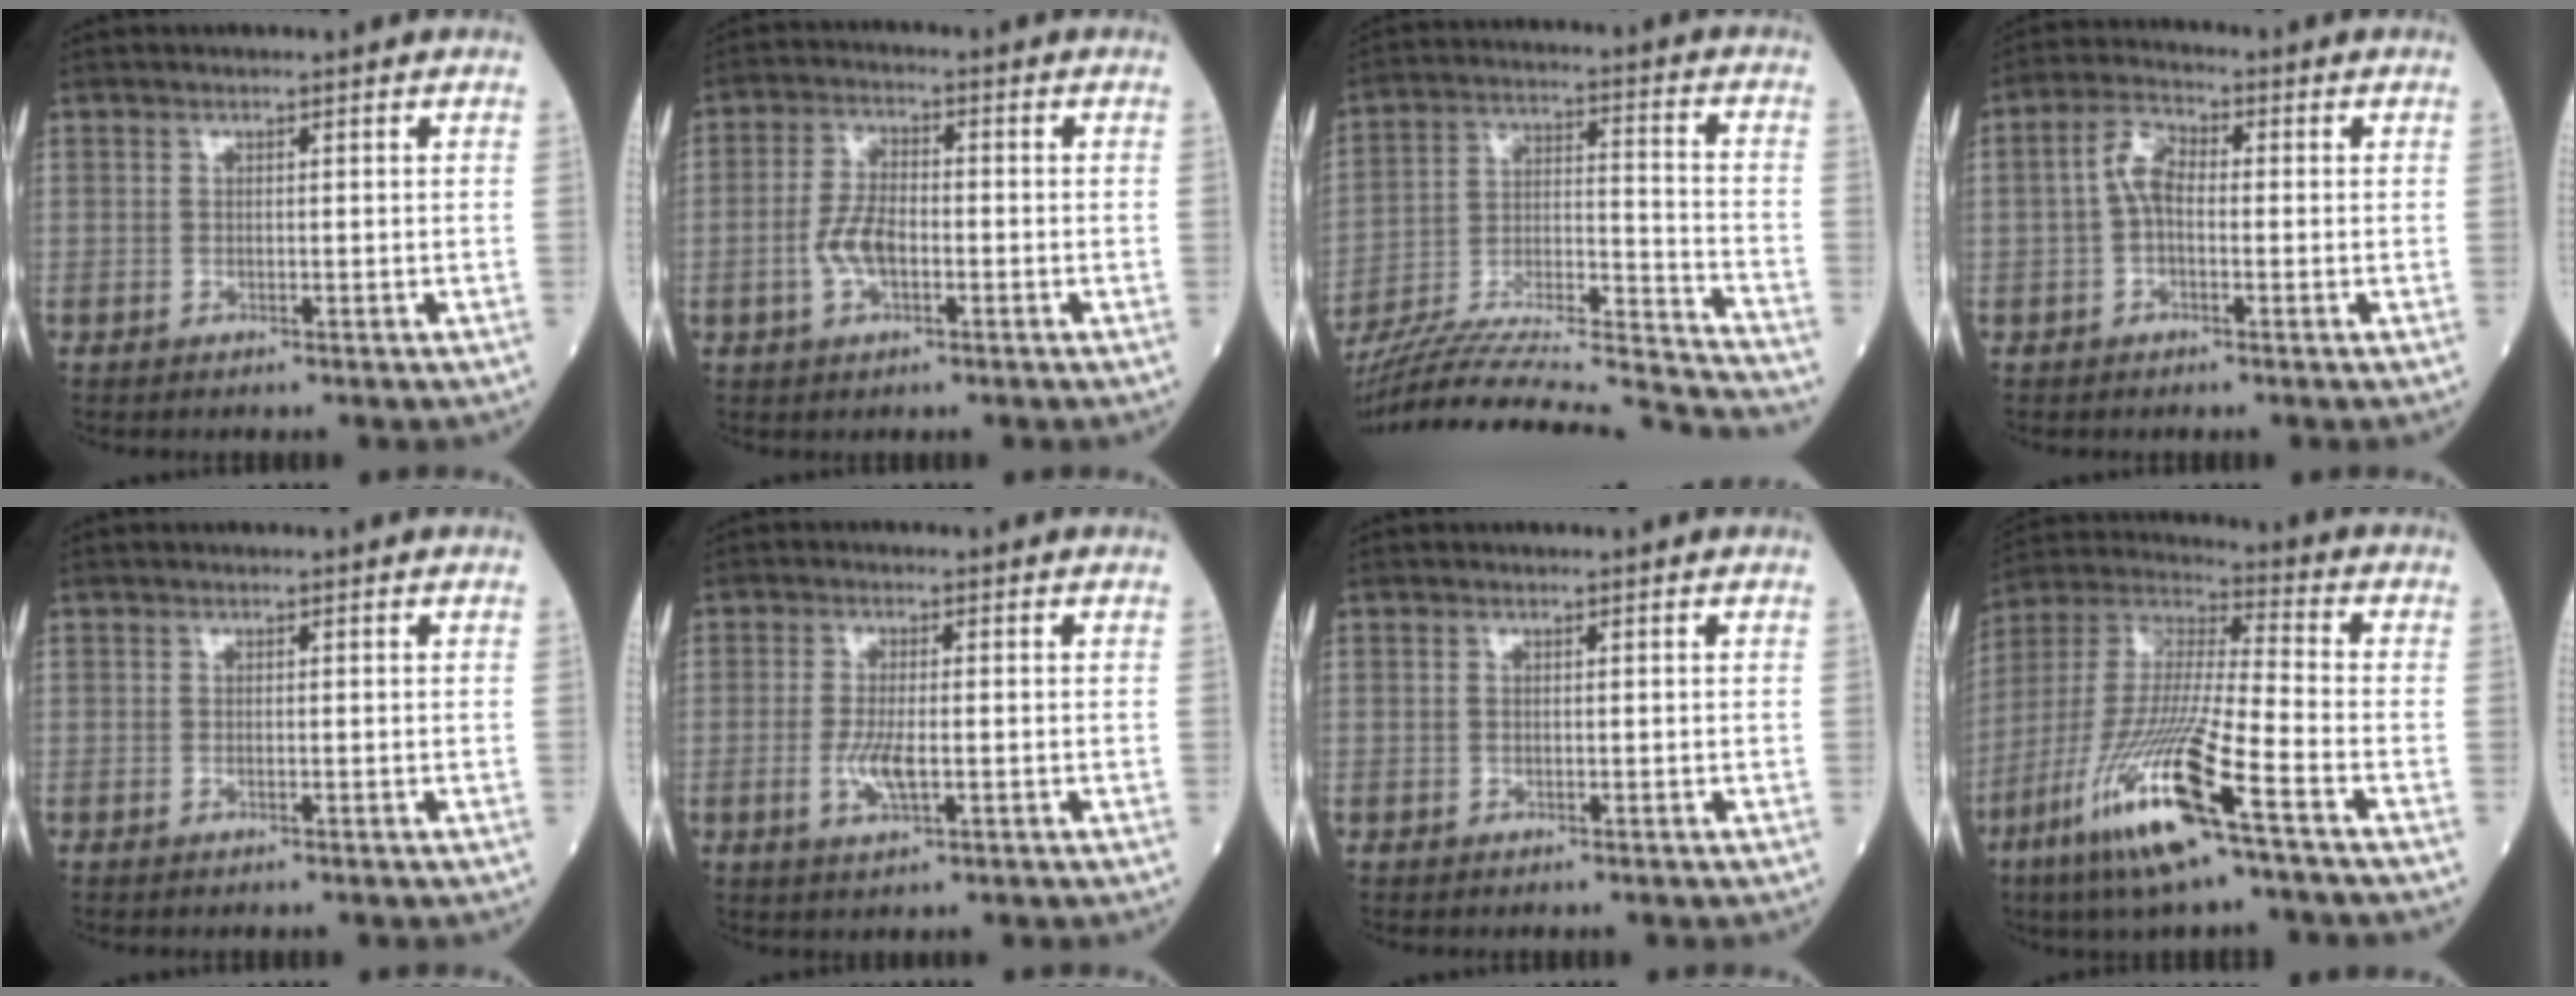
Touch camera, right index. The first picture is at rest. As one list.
[{"total": 5.5, "force": [-1.4, 2.5, 4.7], "torque": [-0.103, 0.008, -0.030]}, {"total": 28.9, "force": [-26.9, -0.2, 10.7], "torque": [-0.159, -0.026, -0.408]}, {"total": 4.6, "force": [-0.2, 2.3, 4.0], "torque": [-0.081, 0.015, -0.008]}, {"total": 0.0}, {"total": 4.3, "force": [-1.0, 1.1, 4.1], "torque": [-0.090, -0.006, -0.017]}, {"total": 0.0}, {"total": 18.4, "force": [-9.2, 1.0, 15.9], "torque": [-0.354, -0.046, -0.181]}]